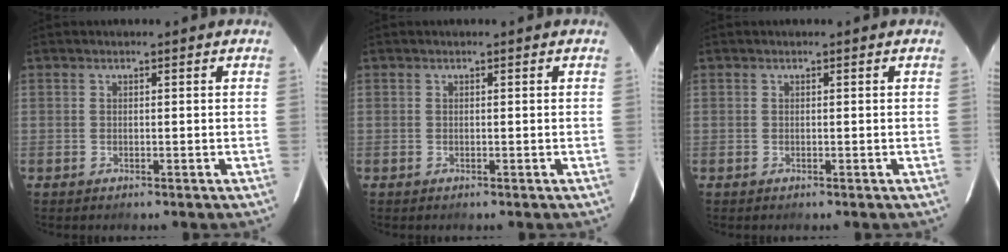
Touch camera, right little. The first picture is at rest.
{"total": 0.0}
{"total": 0.0}